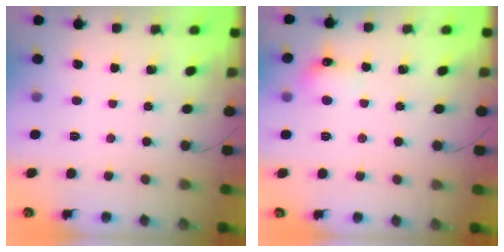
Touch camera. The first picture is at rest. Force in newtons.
{"total": 6.7, "press": 6.5, "slide": 1.6}